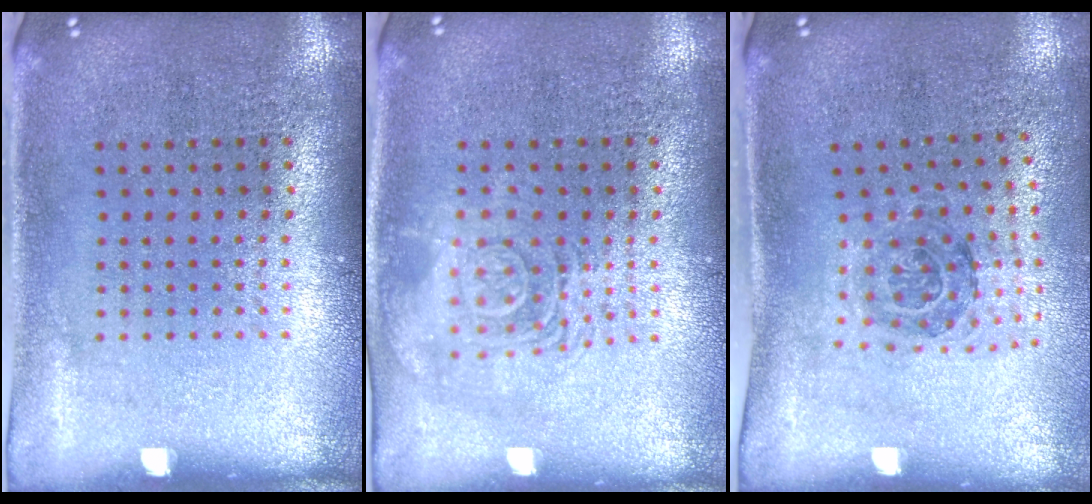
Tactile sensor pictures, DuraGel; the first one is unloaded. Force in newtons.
{"total": 2.5, "press": 2.5, "slide": 0.5}
{"total": 1.1, "press": 1.1, "slide": 0.4}